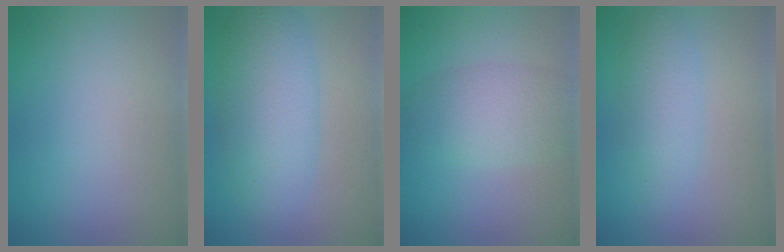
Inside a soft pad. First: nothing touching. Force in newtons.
{"total": 5.5, "press": 5.5, "slide": 0.3}
{"total": 4.1, "press": 4.1, "slide": 0.2}
{"total": 2.8, "press": 2.8, "slide": 0.1}